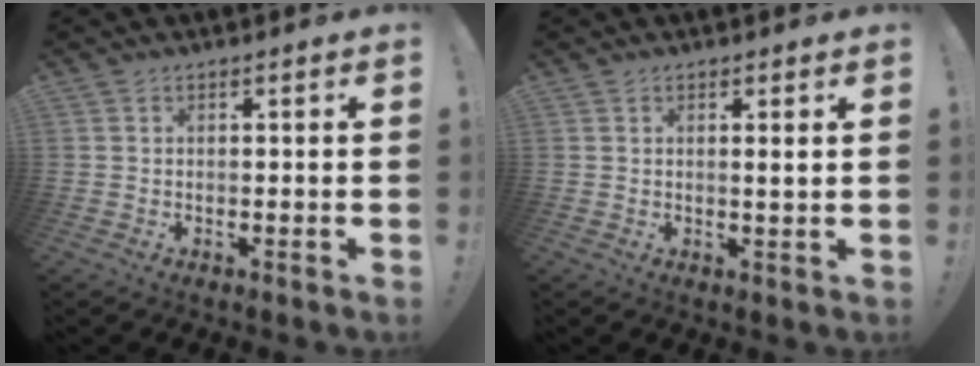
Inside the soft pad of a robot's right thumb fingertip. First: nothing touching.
{"total": 1.9, "force": [0.9, -0.3, 1.6], "torque": [-0.018, -0.010, 0.011]}